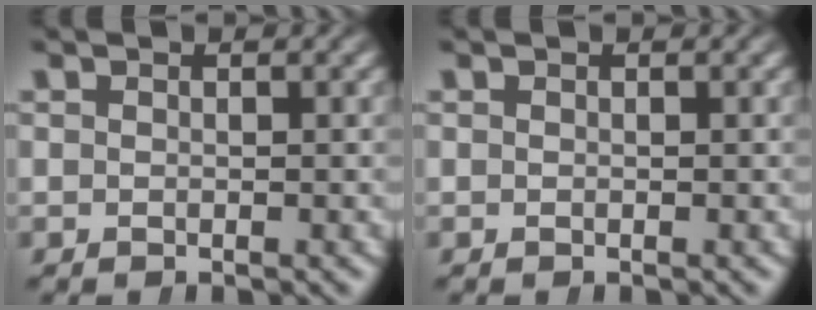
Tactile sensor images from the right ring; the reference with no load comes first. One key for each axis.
{"total": 0.0}